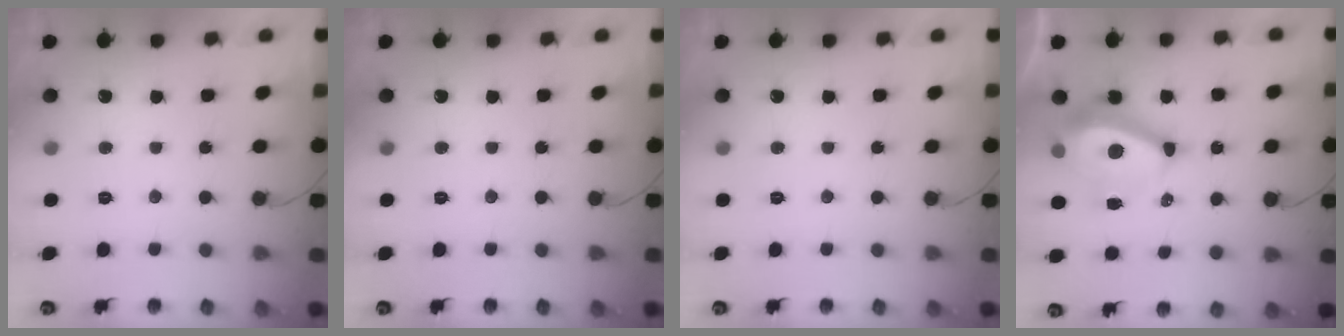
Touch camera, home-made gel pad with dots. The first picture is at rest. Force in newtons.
{"total": 0.0}
{"total": 0.0}
{"total": 10.4, "press": 9.9, "slide": 3.1}